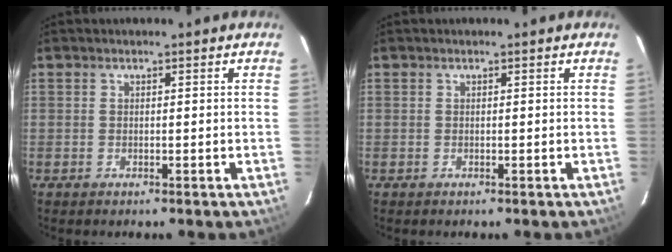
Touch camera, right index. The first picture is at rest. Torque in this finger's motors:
{"motor_torque": [0.06, 0.05, 0.00, 0.00]}